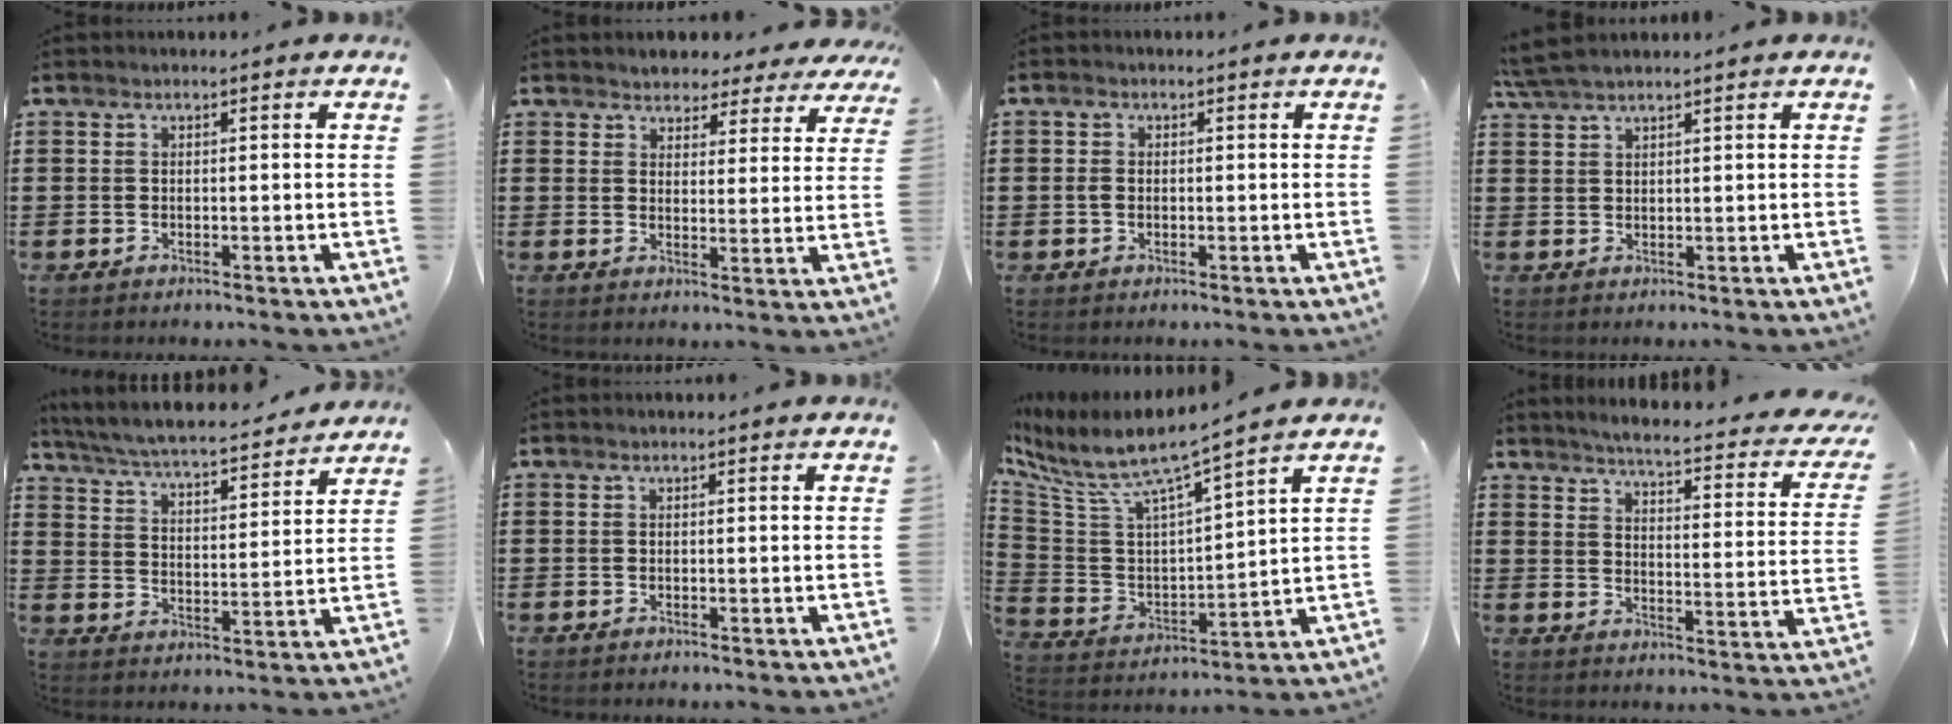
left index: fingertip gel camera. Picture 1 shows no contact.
{"total": 3.5, "force": [3.3, 1.2, -0.1], "torque": [-0.019, -0.011, 0.057]}
{"total": 1.4, "force": [-0.1, 1.2, 0.6], "torque": [-0.015, 0.007, -0.003]}
{"total": 3.5, "force": [3.1, 0.3, 1.7], "torque": [-0.041, 0.001, 0.059]}
{"total": 5.4, "force": [5.1, 0.0, 1.7], "torque": [-0.058, -0.037, 0.082]}
{"total": 0.0}
{"total": 7.3, "force": [6.2, 0.9, 3.8], "torque": [-0.104, -0.050, 0.099]}
{"total": 3.8, "force": [3.3, -0.6, 1.9], "torque": [-0.048, -0.036, 0.044]}